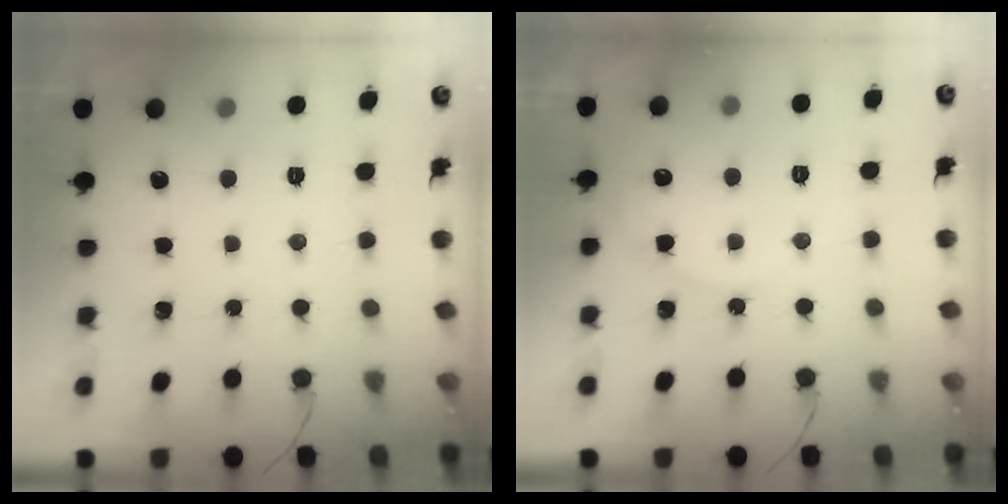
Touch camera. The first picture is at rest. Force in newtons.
{"total": 3.7, "press": 3.7, "slide": 0.5}